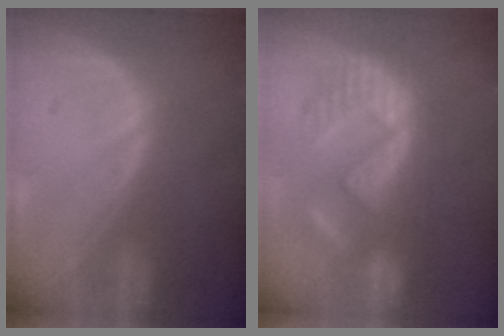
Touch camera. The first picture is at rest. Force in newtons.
{"total": 9.4, "press": 9.4, "slide": 0.4}